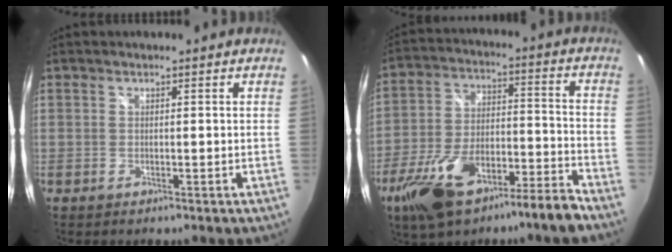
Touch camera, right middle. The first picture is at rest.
{"total": 16.7, "force": [-11.9, 4.1, 11.0], "torque": [-0.217, -0.002, -0.202]}